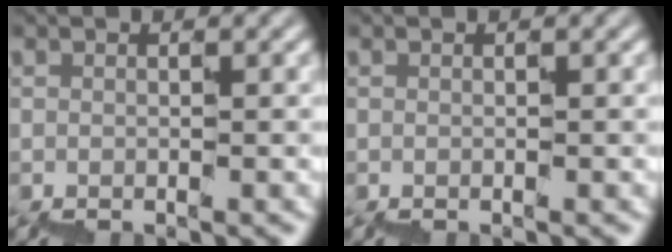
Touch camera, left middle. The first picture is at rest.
{"total": 0.0}